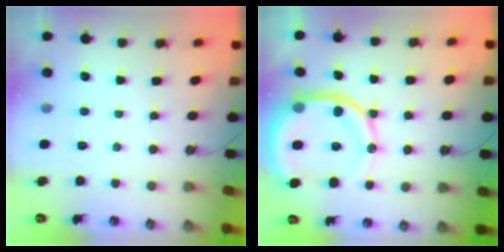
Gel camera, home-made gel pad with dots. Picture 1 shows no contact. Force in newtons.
{"total": 17.5, "press": 17.3, "slide": 2.0}